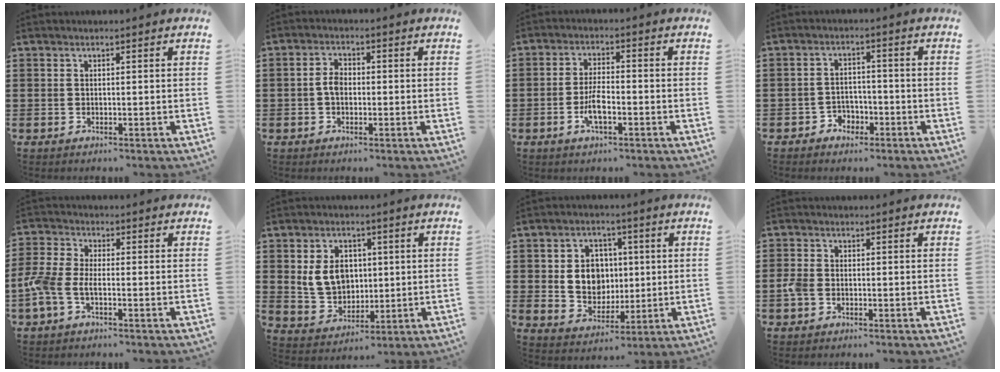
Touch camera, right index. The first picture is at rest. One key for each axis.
{"total": 2.7, "fx": -0.5, "fy": 1.7, "fz": 2.0, "tx": -0.046, "ty": 0.001, "tz": -0.011}
{"total": 4.8, "fx": -1.9, "fy": 1.5, "fz": 4.2, "tx": -0.091, "ty": -0.001, "tz": -0.039}
{"total": 2.9, "fx": -2.0, "fy": 2.0, "fz": 0.6, "tx": -0.019, "ty": 0.006, "tz": -0.045}
{"total": 4.5, "fx": -1.9, "fy": 1.8, "fz": 3.6, "tx": -0.104, "ty": -0.009, "tz": -0.046}
{"total": 7.7, "fx": 1.4, "fy": 6.2, "fz": 4.3, "tx": -0.094, "ty": 0.011, "tz": 0.022}
{"total": 6.9, "fx": 0.9, "fy": 6.1, "fz": 3.2, "tx": -0.069, "ty": 0.015, "tz": 0.013}
{"total": 2.8, "fx": -0.9, "fy": 1.8, "fz": 1.9, "tx": -0.058, "ty": -0.005, "tz": -0.023}